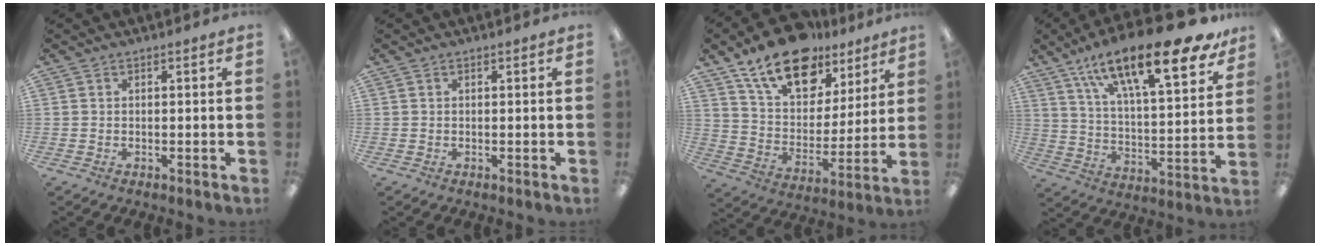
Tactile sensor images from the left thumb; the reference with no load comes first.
{"total": 0.0}
{"total": 18.6, "force": [12.8, 10.0, 9.1], "torque": [-0.157, -0.073, 0.227]}
{"total": 23.6, "force": [16.2, 6.8, 15.7], "torque": [-0.239, -0.100, 0.261]}